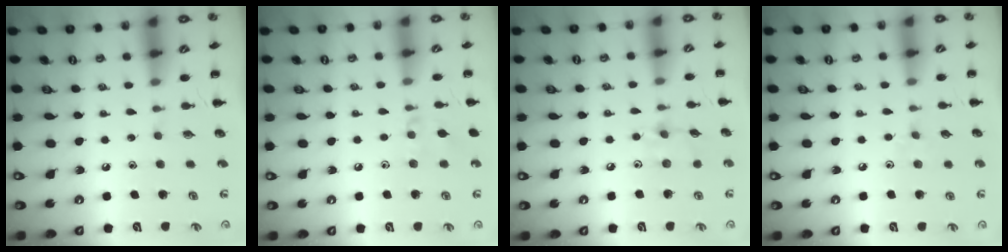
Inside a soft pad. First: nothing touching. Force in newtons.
{"total": 6.9, "press": 6.6, "slide": 1.9}
{"total": 5.1, "press": 5.0, "slide": 1.0}
{"total": 4.2, "press": 3.9, "slide": 1.5}